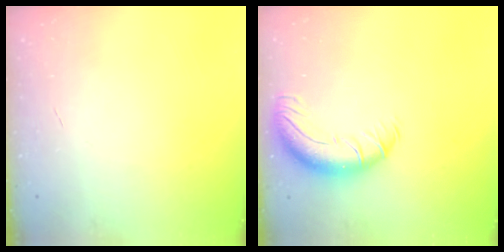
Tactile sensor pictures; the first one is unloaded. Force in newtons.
{"total": 11.5, "press": 11.4, "slide": 1.7}